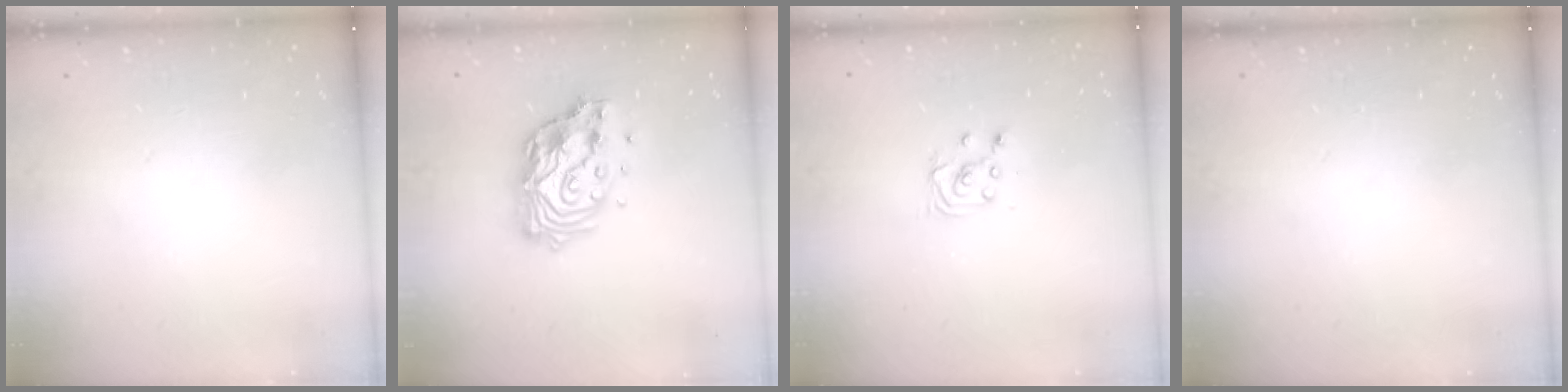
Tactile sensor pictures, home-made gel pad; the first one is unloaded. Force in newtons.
{"total": 14.9, "press": 14.8, "slide": 1.5}
{"total": 3.8, "press": 3.8, "slide": 0.3}
{"total": 0.0}